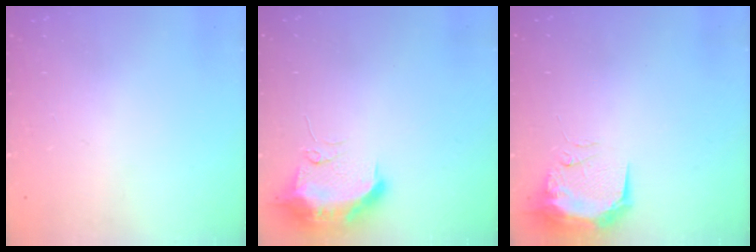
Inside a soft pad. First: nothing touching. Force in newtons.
{"total": 12.3, "press": 10.8, "slide": 5.9}
{"total": 14.8, "press": 11.3, "slide": 9.5}